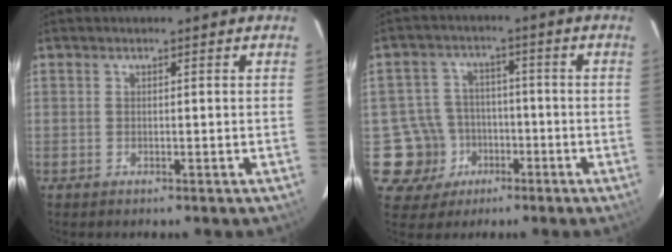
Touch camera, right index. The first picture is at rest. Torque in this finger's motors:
{"motor_torque": [-0.17, -0.11, -0.99, -0.21]}